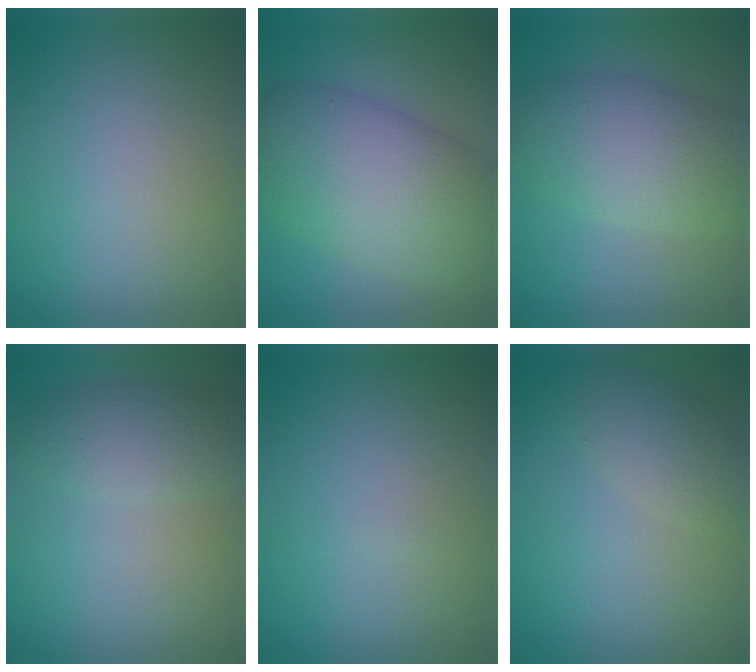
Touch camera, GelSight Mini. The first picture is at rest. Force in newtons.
{"total": 10.7, "press": 10.7, "slide": 0.7}
{"total": 7.0, "press": 7.0, "slide": 0.3}
{"total": 3.2, "press": 3.2, "slide": 0.1}
{"total": 0.0}
{"total": 3.3, "press": 3.2, "slide": 0.2}